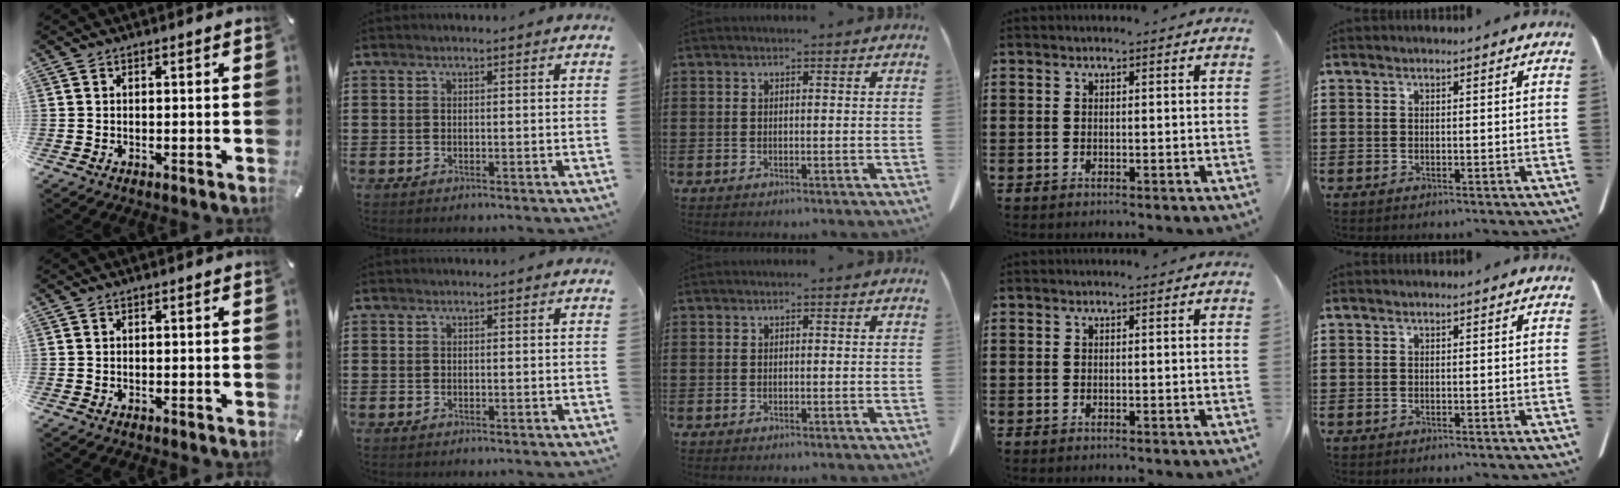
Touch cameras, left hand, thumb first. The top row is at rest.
{}